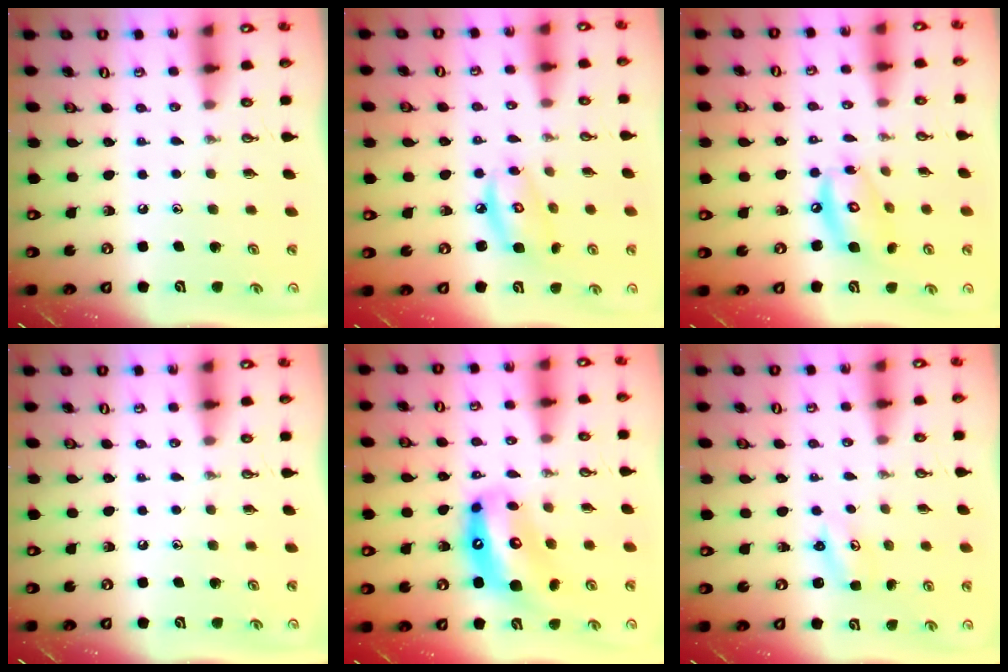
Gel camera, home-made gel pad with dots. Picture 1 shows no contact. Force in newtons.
{"total": 7.8, "press": 7.8, "slide": 0.7}
{"total": 11.7, "press": 11.6, "slide": 0.9}
{"total": 0.0}
{"total": 12.6, "press": 12.5, "slide": 1.5}
{"total": 2.1, "press": 2.0, "slide": 0.3}